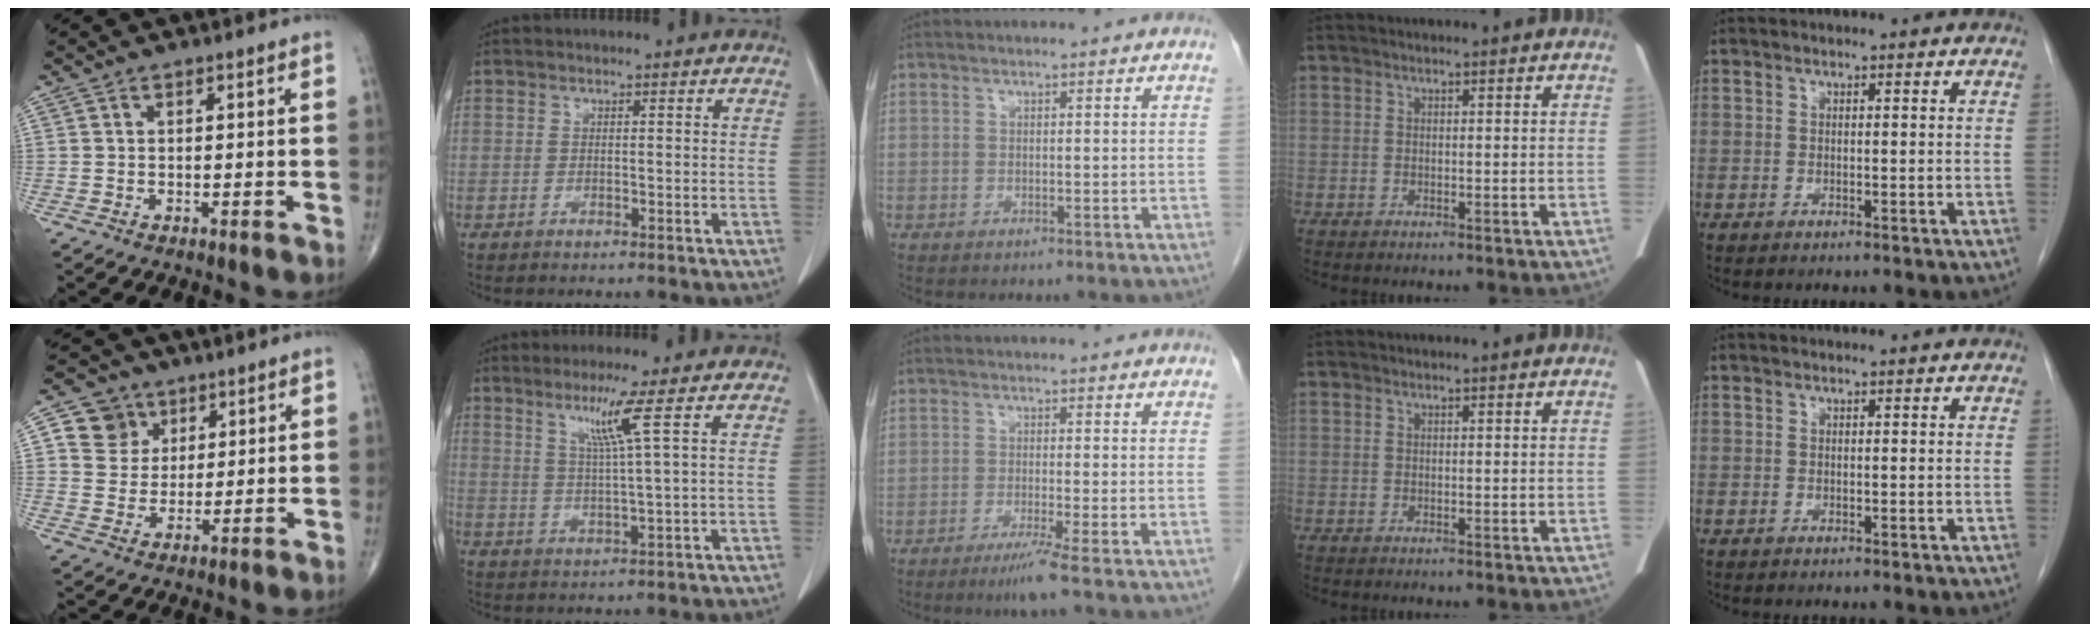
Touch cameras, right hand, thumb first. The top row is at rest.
{"thumb": {"total": 7.2, "force": [3.0, 6.4, 1.4], "torque": [0.008, -0.011, 0.055]}, "index": {"total": 5.7, "force": [2.7, -1.5, 4.8], "torque": [-0.095, -0.010, 0.057]}, "middle": {"total": 3.5, "force": [-2.2, -1.2, 2.4], "torque": [-0.043, -0.011, -0.045]}}